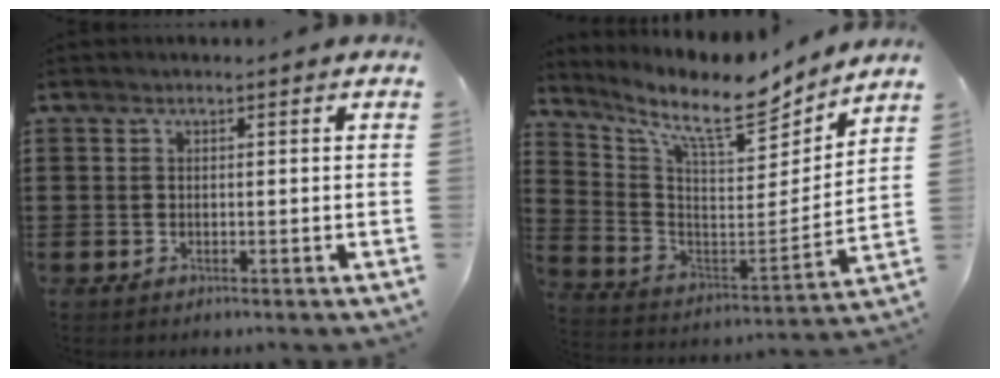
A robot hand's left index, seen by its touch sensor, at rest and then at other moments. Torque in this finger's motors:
{"motor_torque": [1.64, -0.50, 0.74, 0.20]}